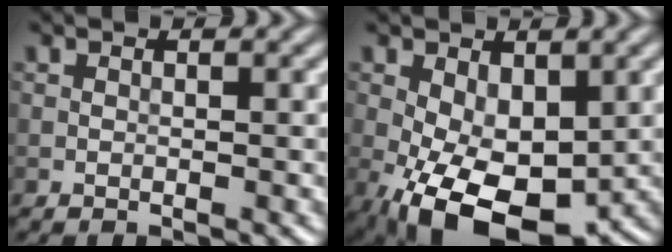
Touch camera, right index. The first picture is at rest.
{"total": 9.1, "force": [-2.7, 5.0, 7.1], "torque": [-0.136, -0.024, -0.040]}